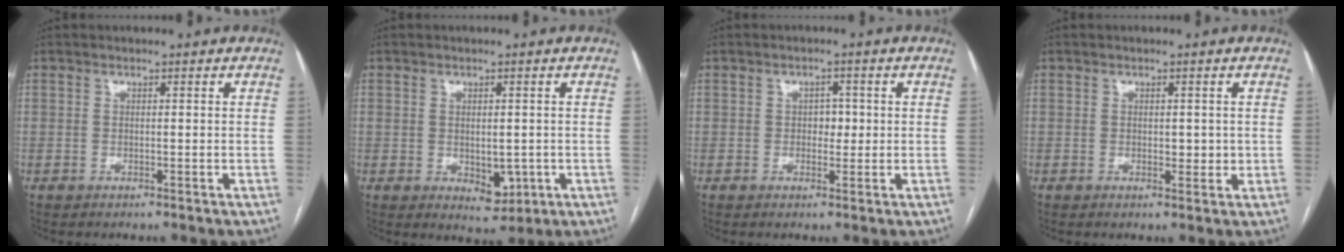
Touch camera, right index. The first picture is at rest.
{"total": 4.6, "force": [-0.7, 2.7, 3.6], "torque": [-0.050, -0.004, 0.005]}
{"total": 2.4, "force": [0.1, 1.6, 1.8], "torque": [-0.018, 0.004, 0.001]}
{"total": 2.3, "force": [0.2, 1.4, 1.8], "torque": [-0.023, 0.000, 0.007]}